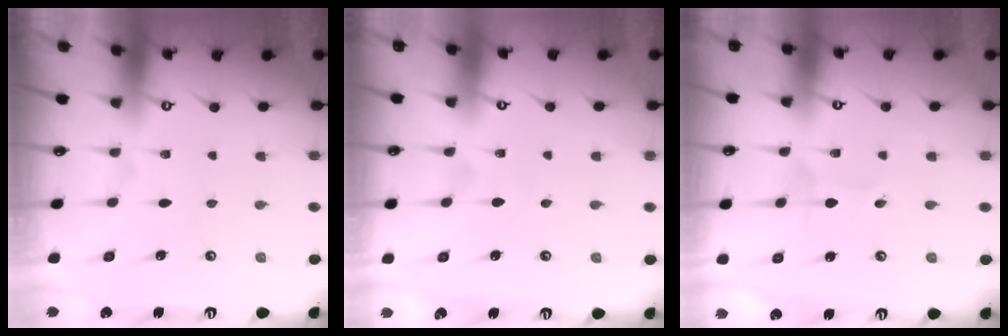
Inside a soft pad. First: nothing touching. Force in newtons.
{"total": 2.5, "press": 2.5, "slide": 0.2}
{"total": 2.8, "press": 2.7, "slide": 0.3}